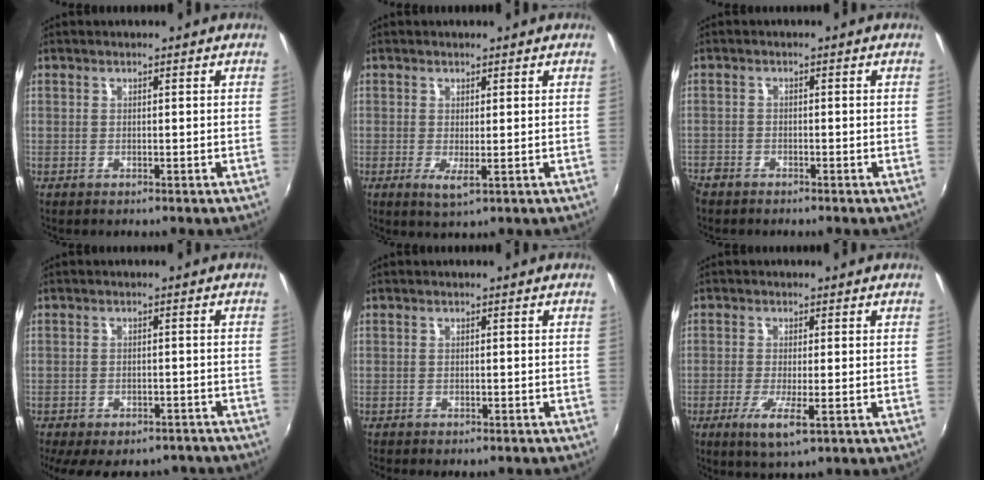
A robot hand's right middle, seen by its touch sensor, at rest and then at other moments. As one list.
[{"total": 2.6, "force": [-0.3, 0.4, 2.5], "torque": [-0.047, -0.011, -0.004]}, {"total": 3.1, "force": [-2.7, 1.3, 0.7], "torque": [-0.025, -0.010, -0.055]}, {"total": 14.8, "force": [-11.8, 5.9, 6.6], "torque": [-0.138, -0.021, -0.148]}, {"total": 2.1, "force": [-1.8, 0.6, 0.9], "torque": [-0.022, -0.012, -0.028]}, {"total": 5.3, "force": [-2.1, 0.6, 4.8], "torque": [-0.102, -0.017, -0.040]}]